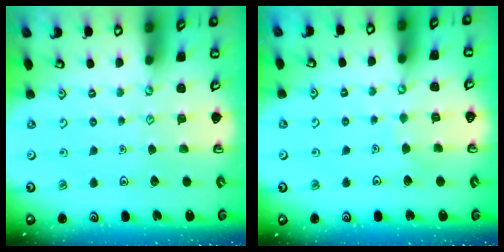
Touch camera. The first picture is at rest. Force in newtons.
{"total": 3.3, "press": 3.3, "slide": 0.5}